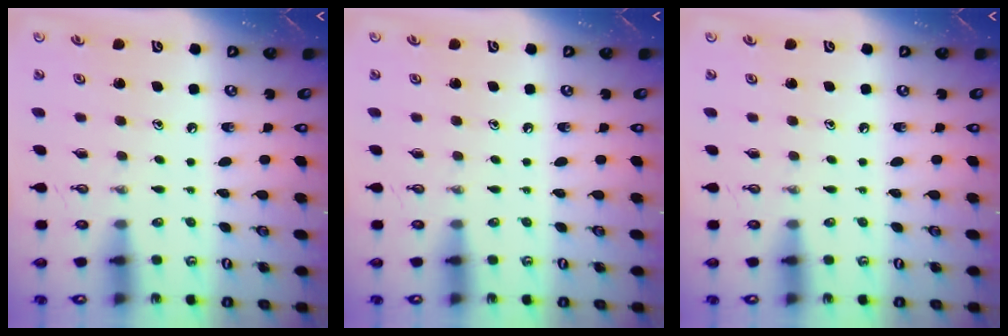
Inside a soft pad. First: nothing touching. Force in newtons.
{"total": 0.0}
{"total": 0.0}